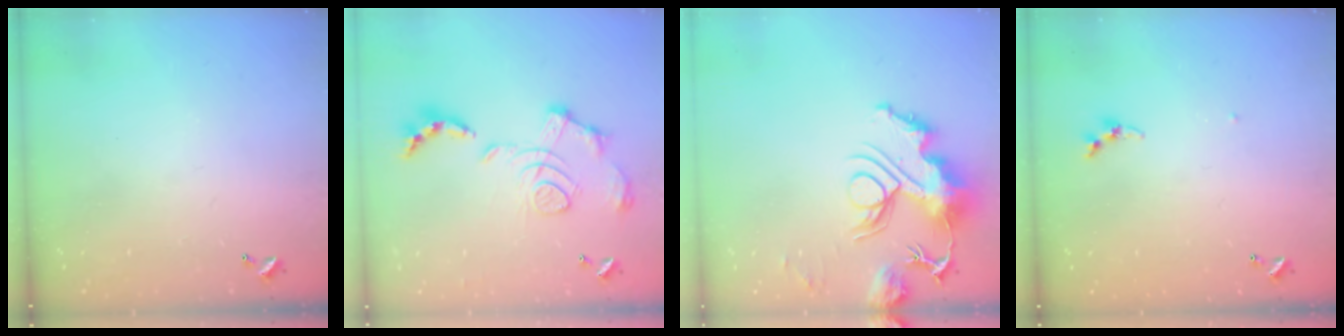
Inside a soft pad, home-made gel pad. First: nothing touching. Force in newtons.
{"total": 1.7, "press": 1.1, "slide": 1.3}
{"total": 13.9, "press": 13.8, "slide": 1.5}
{"total": 3.8, "press": 3.8, "slide": 0.3}